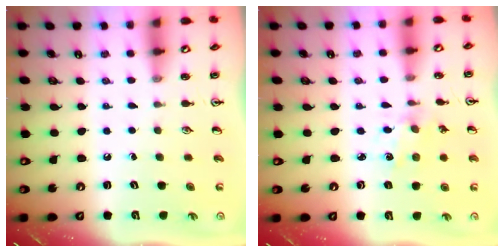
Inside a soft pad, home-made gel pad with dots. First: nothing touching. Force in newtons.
{"total": 1.3, "press": 1.3, "slide": 0.2}